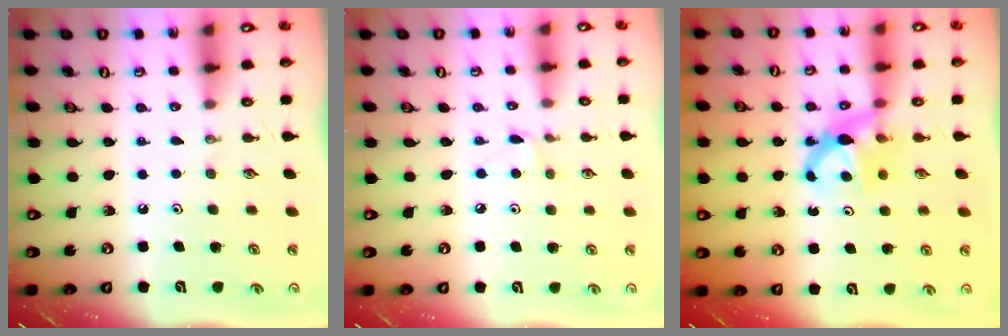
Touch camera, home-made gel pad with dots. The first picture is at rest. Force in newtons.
{"total": 4.0, "press": 4.0, "slide": 0.4}
{"total": 6.5, "press": 6.5, "slide": 0.4}